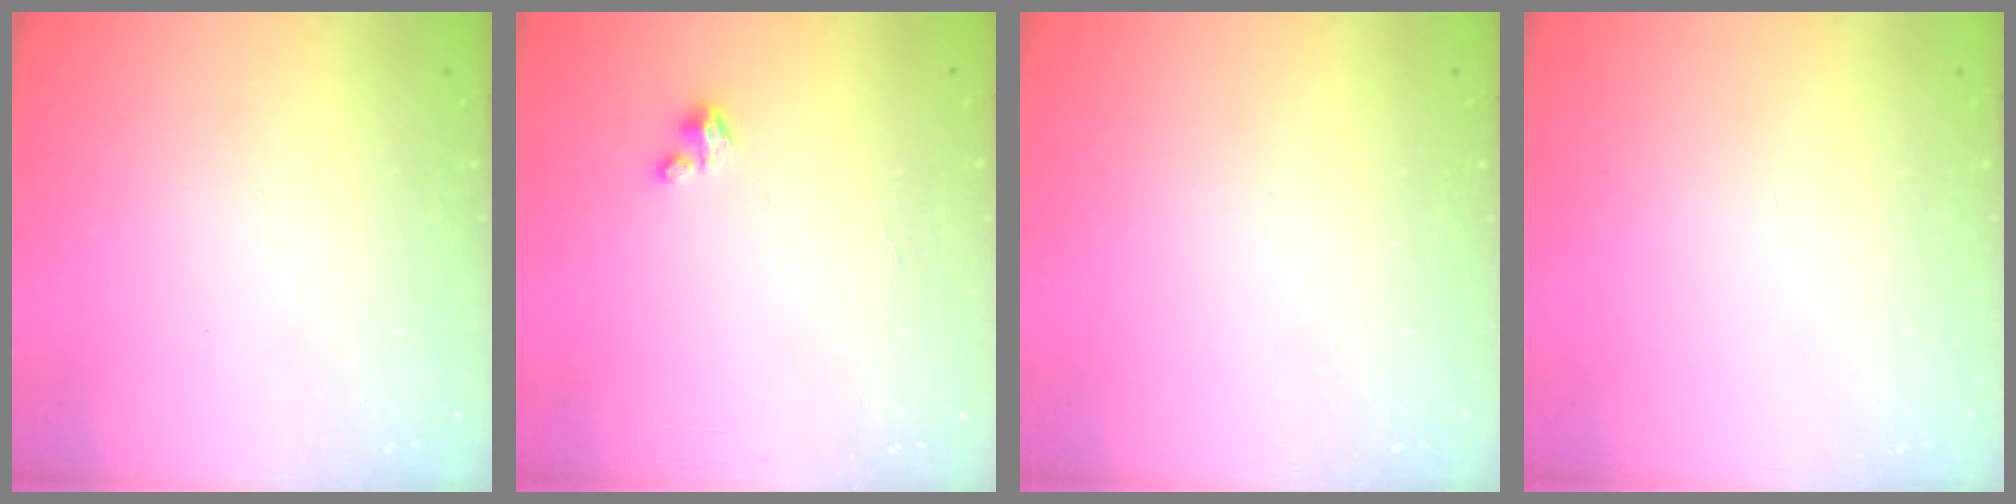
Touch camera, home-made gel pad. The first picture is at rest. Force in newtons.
{"total": 2.4, "press": 2.4, "slide": 0.2}
{"total": 0.0}
{"total": 0.0}